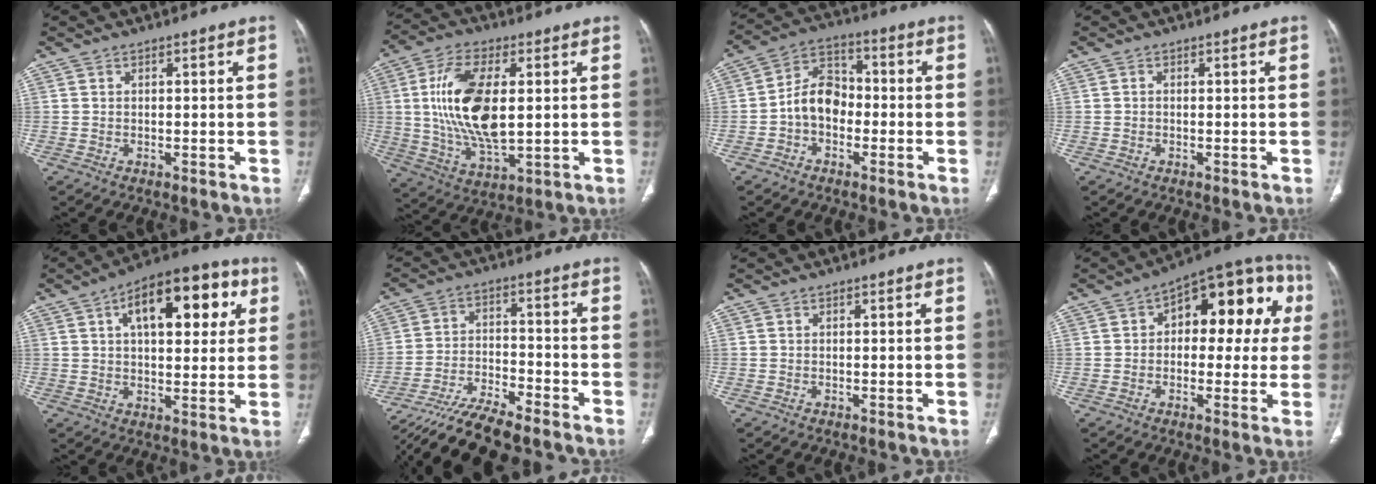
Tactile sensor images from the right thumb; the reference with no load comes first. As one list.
[{"total": 17.2, "force": [2.0, 8.1, 15.0], "torque": [-0.293, -0.012, 0.041]}, {"total": 8.4, "force": [-1.8, 6.2, 5.4], "torque": [-0.076, 0.035, -0.046]}, {"total": 0.0}, {"total": 18.5, "force": [6.3, 9.0, 14.9], "torque": [-0.168, 0.013, 0.085]}, {"total": 14.9, "force": [-13.2, 2.6, 6.5], "torque": [-0.128, 0.045, -0.225]}, {"total": 0.0}, {"total": 18.4, "force": [3.4, 9.9, 15.1], "torque": [-0.143, 0.038, 0.034]}]